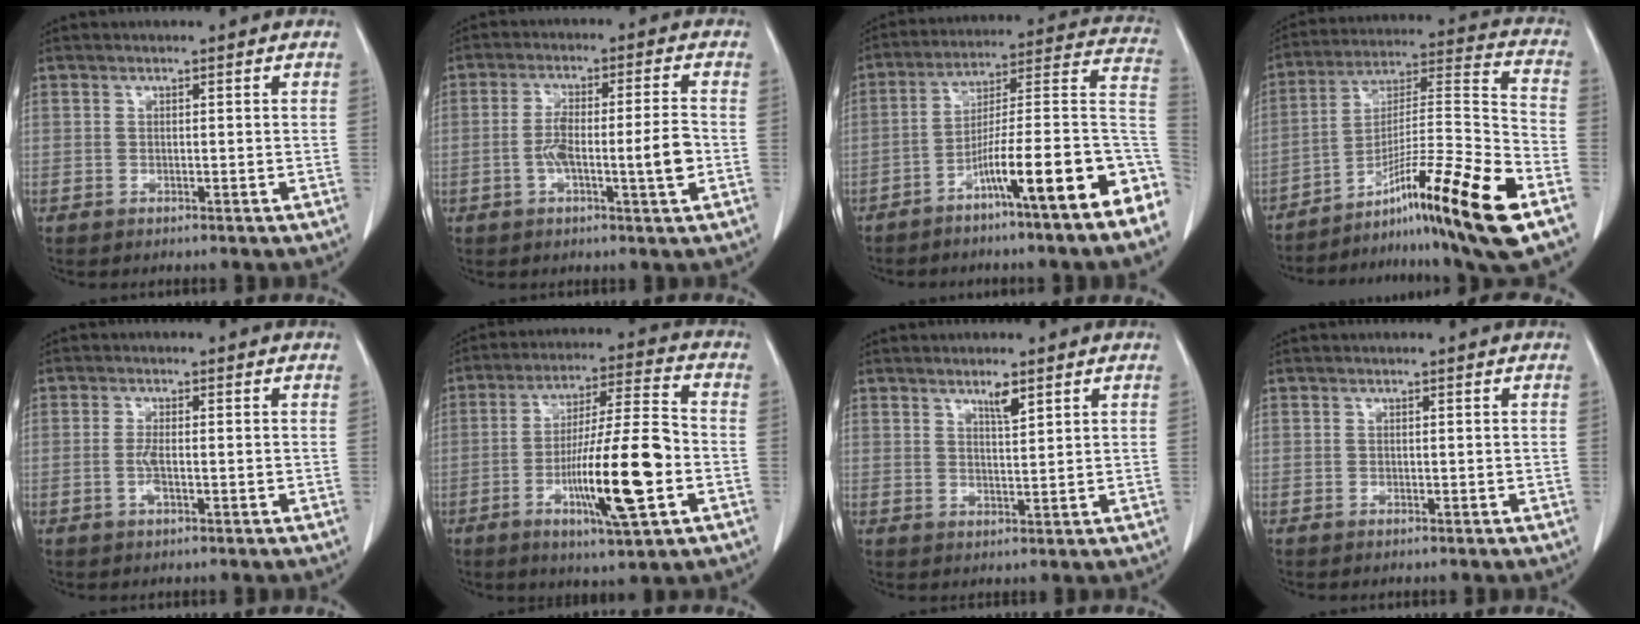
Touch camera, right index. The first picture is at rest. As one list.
[{"total": 8.1, "force": [-1.9, 0.6, 7.9], "torque": [-0.142, 0.010, -0.033]}, {"total": 18.2, "force": [-9.5, 0.5, 15.5], "torque": [-0.161, 0.037, -0.151]}, {"total": 21.8, "force": [-12.8, -0.7, 17.6], "torque": [-0.269, -0.003, -0.209]}, {"total": 2.3, "force": [-0.6, 0.5, 2.2], "torque": [-0.049, -0.003, -0.014]}, {"total": 15.8, "force": [-4.6, 1.2, 15.1], "torque": [-0.265, -0.005, -0.075]}, {"total": 2.7, "force": [1.8, 0.3, 1.9], "torque": [-0.036, -0.004, 0.033]}, {"total": 0.0}]